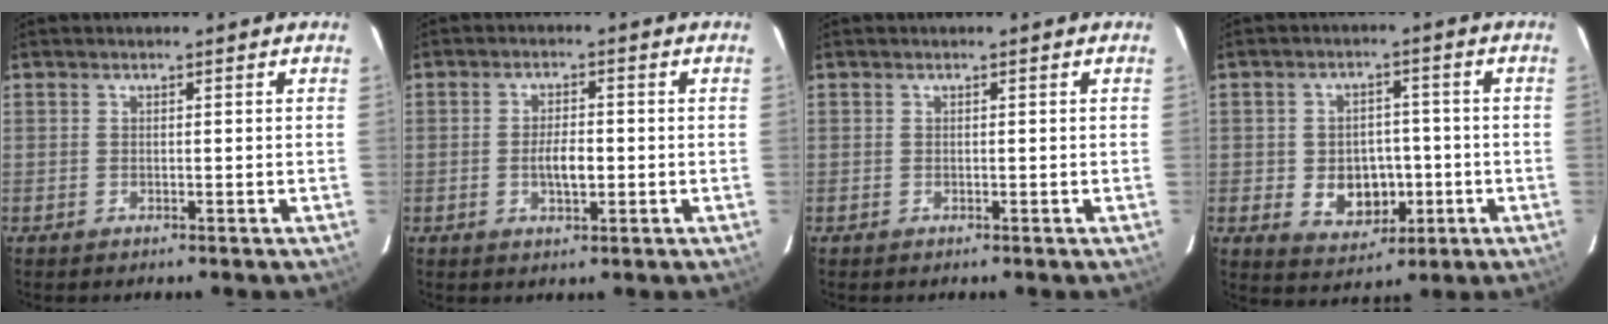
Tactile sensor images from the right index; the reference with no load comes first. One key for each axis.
{"total": 4.3, "fx": -0.8, "fy": 1.7, "fz": 3.8, "tx": -0.073, "ty": 0.001, "tz": -0.011}
{"total": 0.0}
{"total": 8.6, "fx": -1.9, "fy": 6.6, "fz": 5.1, "tx": -0.105, "ty": 0.002, "tz": -0.012}